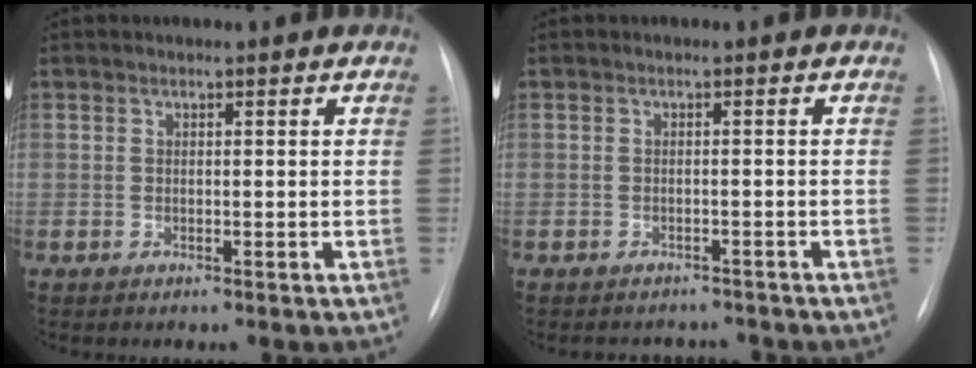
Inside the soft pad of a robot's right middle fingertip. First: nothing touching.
{"total": 3.9, "force": [-3.6, 1.6, -0.2], "torque": [0.006, 0.008, -0.044]}